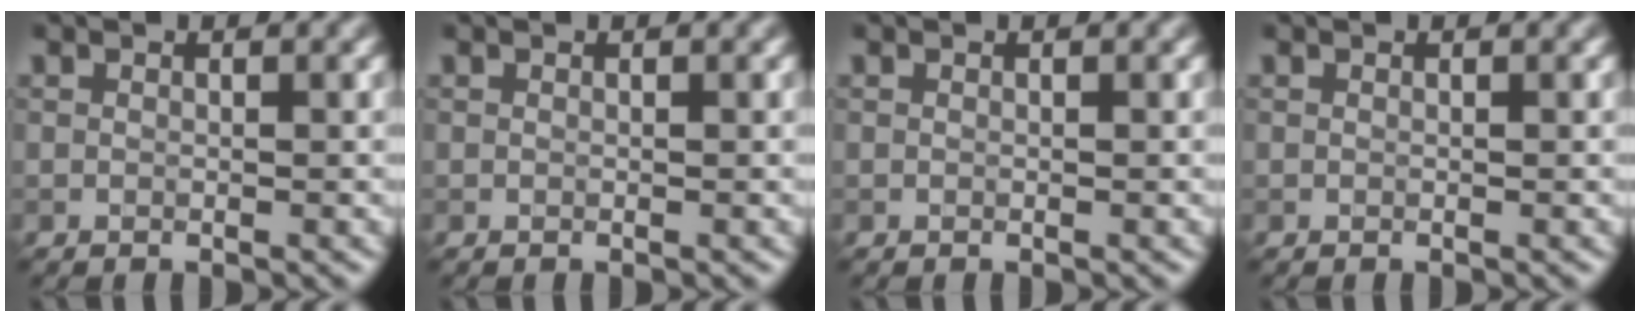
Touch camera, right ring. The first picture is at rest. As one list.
[{"total": 0.0}, {"total": 0.0}, {"total": 0.0}]